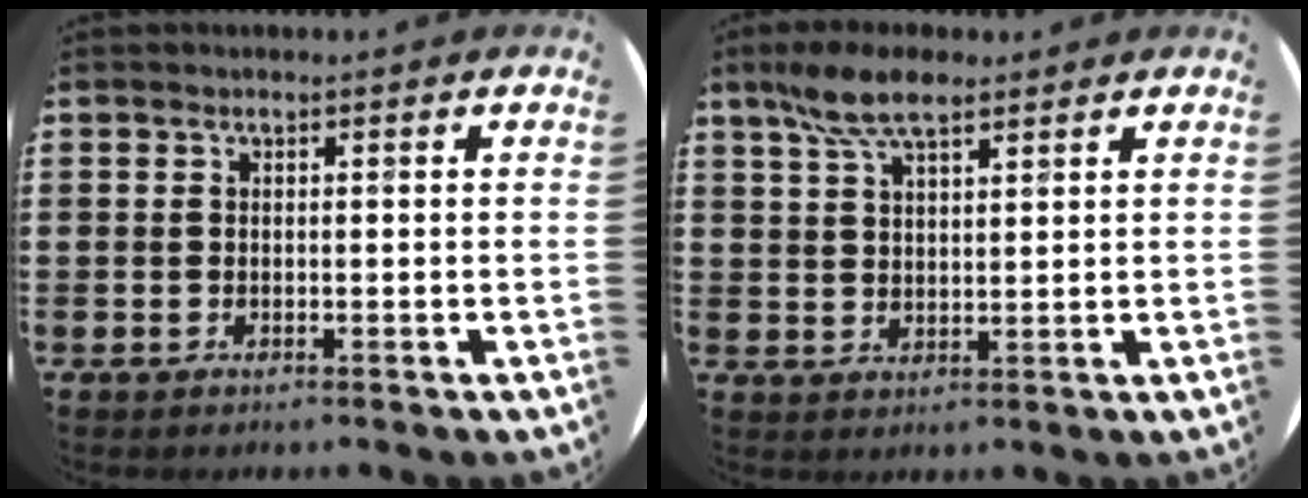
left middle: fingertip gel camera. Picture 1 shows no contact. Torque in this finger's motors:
{"motor_torque": [1.10, -1.03, 0.35, 0.06]}